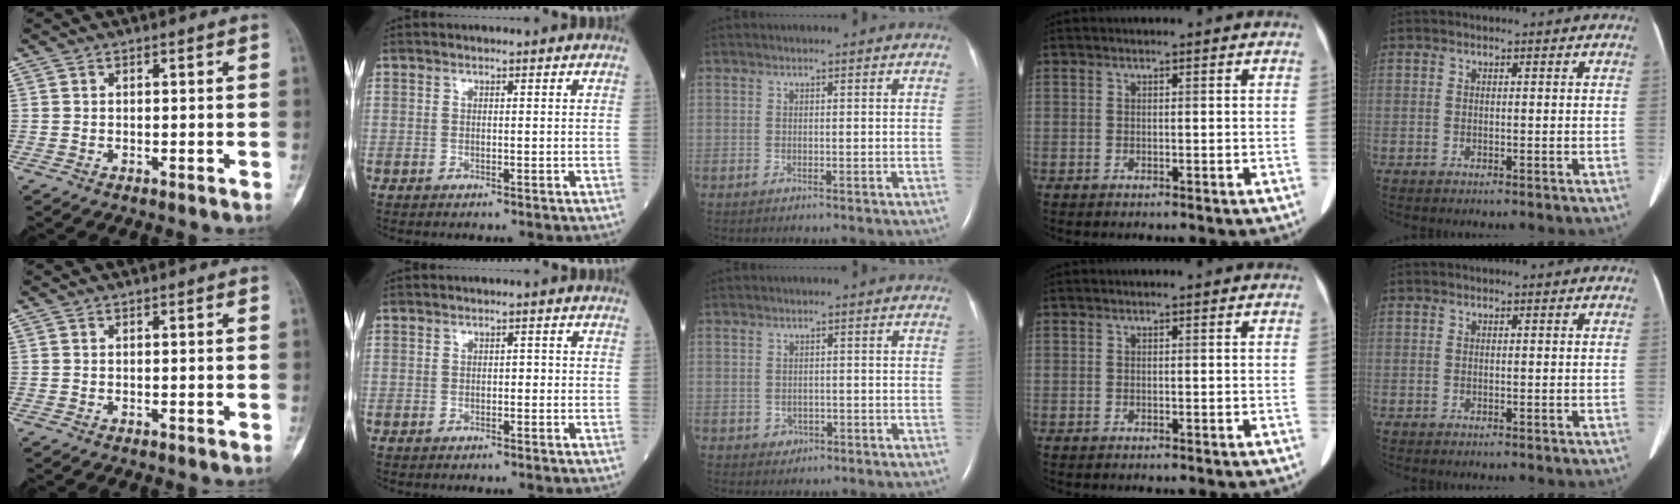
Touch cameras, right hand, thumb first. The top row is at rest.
{"index": {"total": 0.7, "force": [-0.3, 0.5, 0.5], "torque": [-0.002, 0.004, -0.006]}, "middle": {"total": 1.4, "force": [-0.6, 1.3, 0.2], "torque": [0.000, 0.006, -0.004]}}